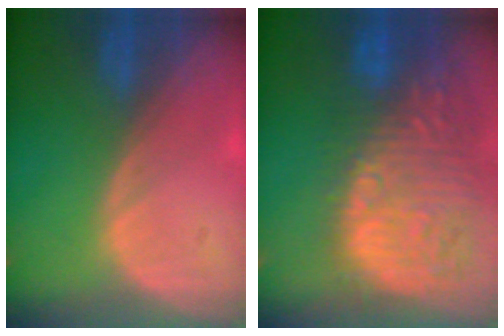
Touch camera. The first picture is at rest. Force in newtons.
{"total": 15.6, "press": 12.7, "slide": 9.0}